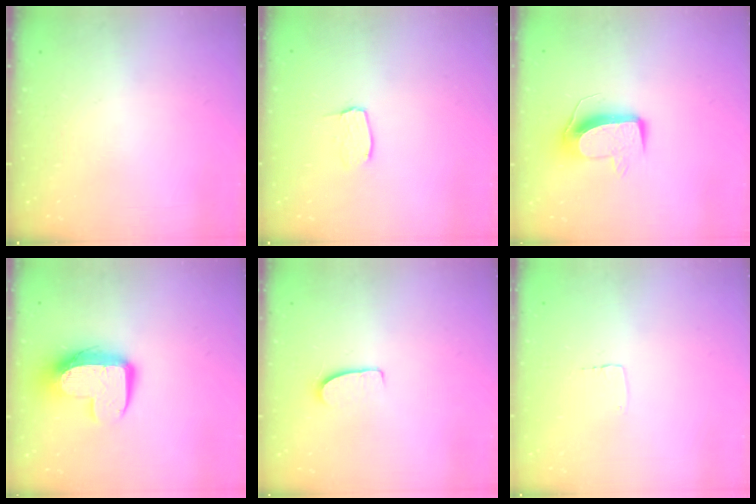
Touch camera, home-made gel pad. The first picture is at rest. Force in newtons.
{"total": 4.9, "press": 4.9, "slide": 0.3}
{"total": 10.3, "press": 10.3, "slide": 0.7}
{"total": 11.9, "press": 11.8, "slide": 0.9}
{"total": 6.6, "press": 6.5, "slide": 0.4}
{"total": 2.3, "press": 2.3, "slide": 0.1}